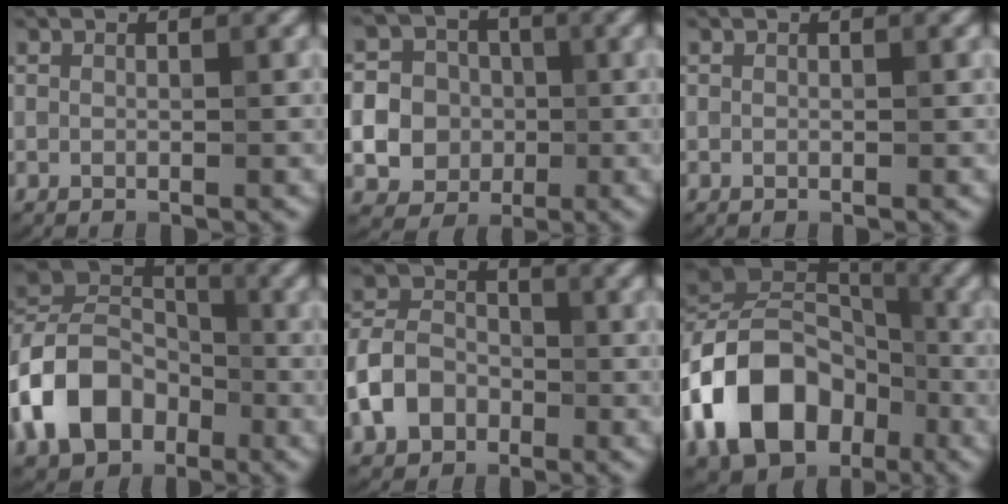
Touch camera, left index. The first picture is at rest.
{"total": 14.6, "force": [-2.6, 13.8, 4.2], "torque": [-0.138, -0.007, -0.063]}
{"total": 0.0}
{"total": 9.0, "force": [-3.4, 6.6, 5.1], "torque": [-0.096, 0.013, -0.079]}
{"total": 5.4, "force": [-2.4, 4.0, 2.6], "torque": [-0.057, 0.013, -0.059]}
{"total": 12.9, "force": [-4.5, 9.3, 7.7], "torque": [-0.160, -0.001, -0.085]}